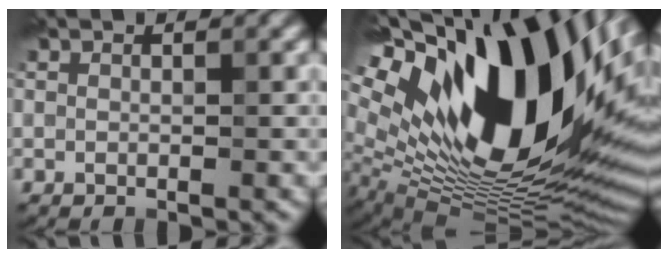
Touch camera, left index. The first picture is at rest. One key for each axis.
{"total": 20.7, "fx": 7.4, "fy": 10.1, "fz": 16.5, "tx": -0.289, "ty": 0.020, "tz": 0.124}